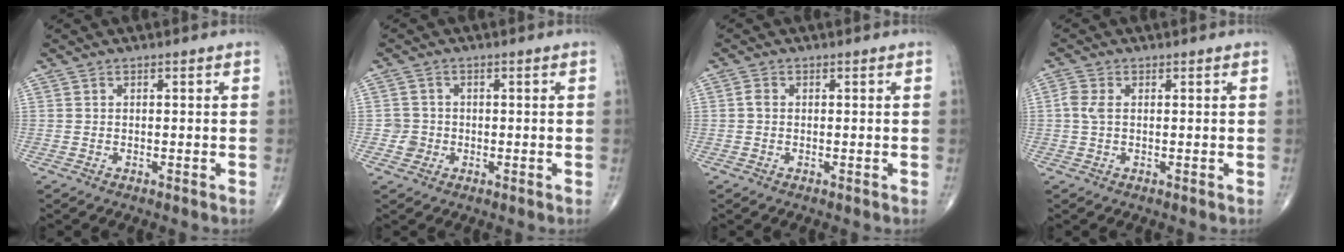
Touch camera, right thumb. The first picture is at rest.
{"total": 3.1, "force": [-0.7, 3.0, 0.1], "torque": [0.021, 0.010, -0.015]}
{"total": 1.1, "force": [-0.1, 0.8, 0.7], "torque": [-0.010, 0.001, -0.003]}
{"total": 2.6, "force": [0.3, 1.5, 2.2], "torque": [-0.063, 0.008, 0.002]}